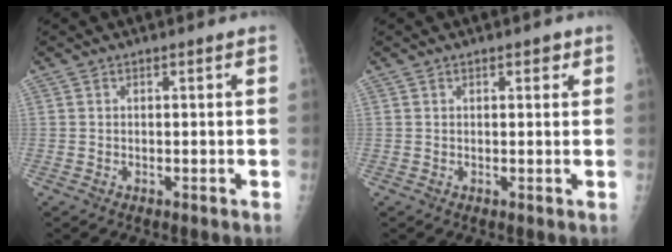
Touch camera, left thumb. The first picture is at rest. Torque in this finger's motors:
{"motor_torque": [-0.33, -0.18, -0.14, -0.20, 0.03]}